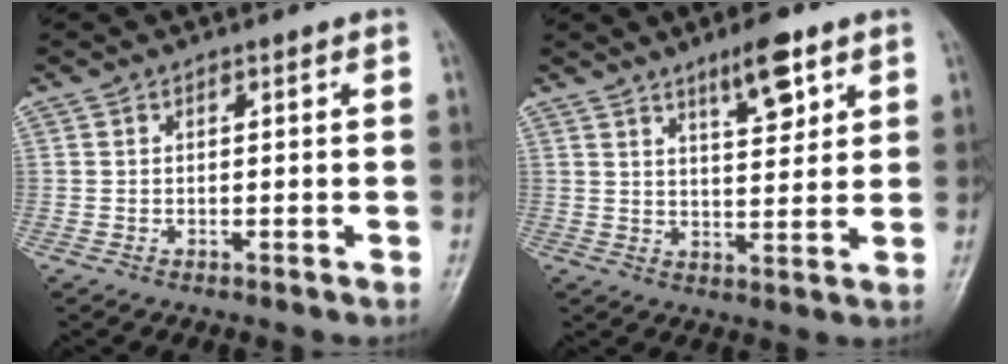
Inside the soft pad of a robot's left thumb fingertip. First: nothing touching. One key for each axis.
{"total": 7.4, "fx": 4.5, "fy": 2.4, "fz": 5.3, "tx": -0.068, "ty": -0.029, "tz": 0.069}